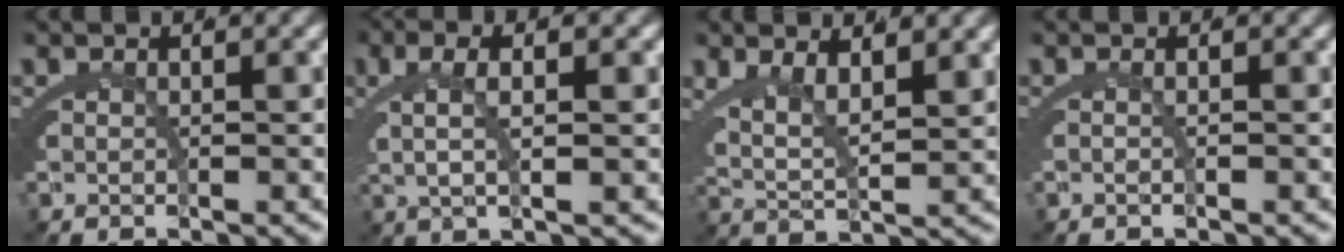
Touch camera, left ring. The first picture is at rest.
{"total": 4.7, "force": [1.4, 1.3, 4.3], "torque": [-0.077, 0.011, 0.021]}
{"total": 5.6, "force": [1.4, 3.3, 4.2], "torque": [-0.084, -0.012, 0.025]}
{"total": 0.9, "force": [-0.4, -0.3, 0.7], "torque": [-0.016, 0.000, -0.009]}